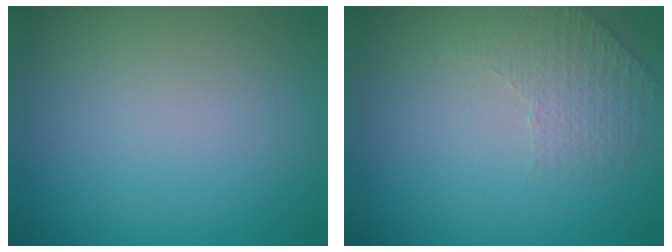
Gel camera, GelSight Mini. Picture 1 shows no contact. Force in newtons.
{"total": 1.5, "press": 1.0, "slide": 1.1}